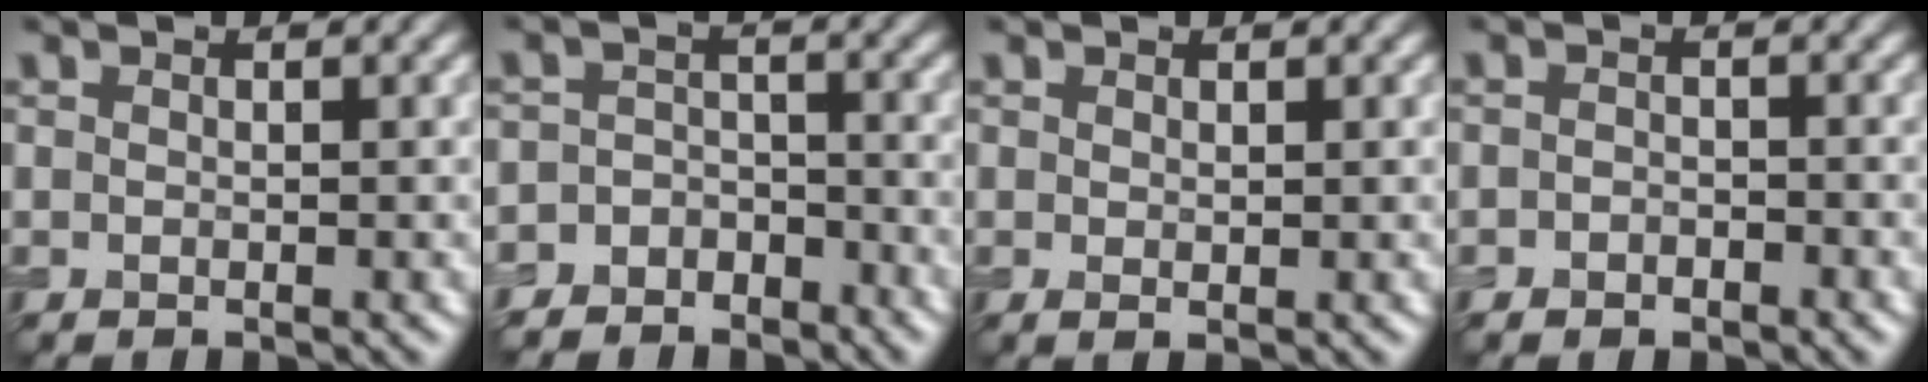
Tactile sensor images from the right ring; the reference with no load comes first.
{"total": 5.1, "force": [-4.1, 3.0, -0.2], "torque": [0.036, 0.002, -0.070]}
{"total": 0.6, "force": [0.2, 0.2, 0.5], "torque": [-0.007, -0.001, 0.004]}
{"total": 1.1, "force": [-0.7, 0.7, 0.5], "torque": [-0.008, 0.000, -0.013]}